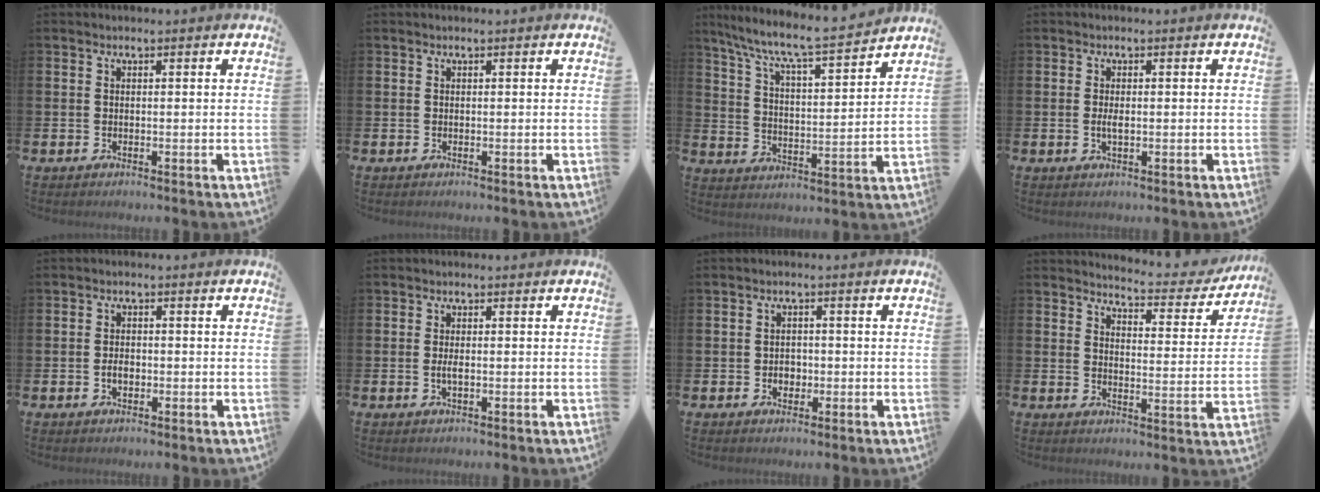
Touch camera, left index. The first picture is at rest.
{"total": 0.0}
{"total": 8.1, "force": [7.5, 0.6, 3.1], "torque": [-0.094, -0.056, 0.126]}
{"total": 1.6, "force": [0.0, 0.6, 1.5], "torque": [-0.024, 0.001, -0.003]}
{"total": 2.0, "force": [-0.4, 1.3, 1.5], "torque": [-0.016, 0.000, -0.012]}
{"total": 1.6, "force": [-0.1, 0.6, 1.5], "torque": [-0.023, 0.000, -0.005]}
{"total": 2.0, "force": [-0.4, 1.7, 1.0], "torque": [0.001, -0.002, -0.015]}
{"total": 4.3, "force": [4.2, 0.6, 0.7], "torque": [-0.019, -0.036, 0.065]}